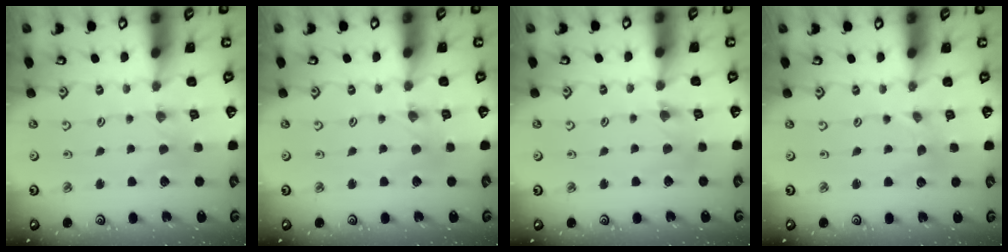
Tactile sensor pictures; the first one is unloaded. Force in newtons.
{"total": 0.0}
{"total": 2.9, "press": 2.9, "slide": 0.3}
{"total": 0.0}